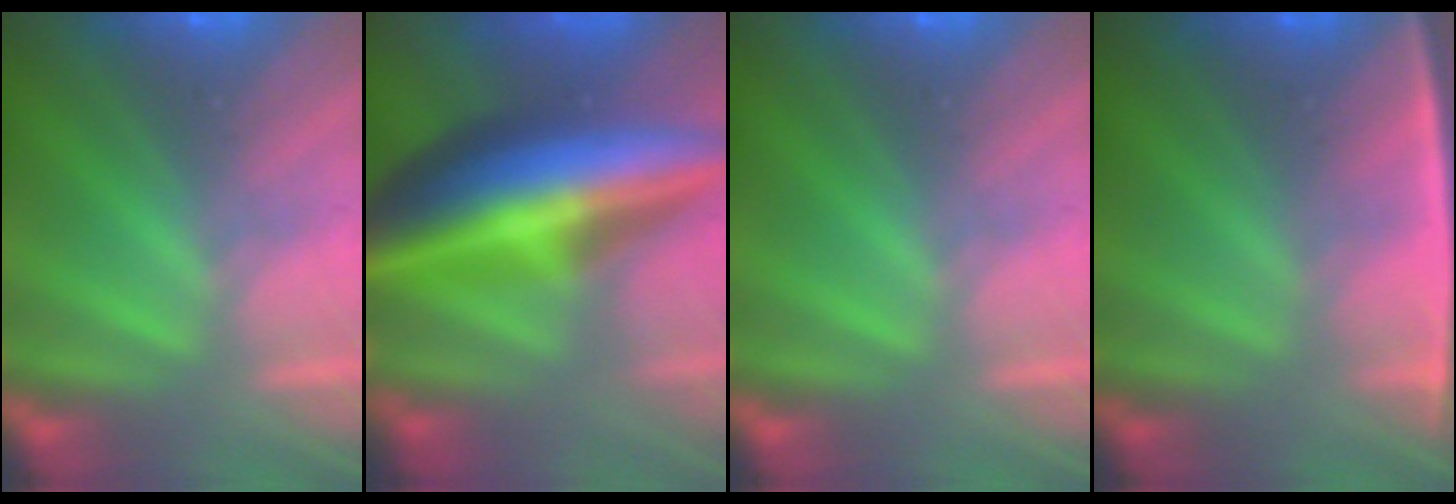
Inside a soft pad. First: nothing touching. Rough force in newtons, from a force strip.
{"total": 6.5}
{"total": 0.0}
{"total": 2.4}